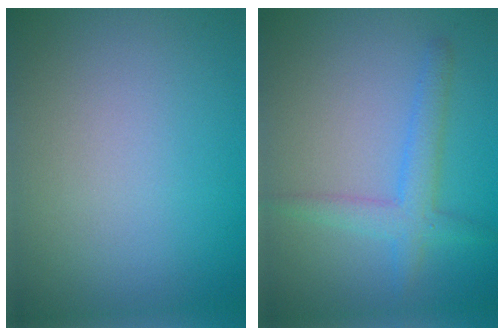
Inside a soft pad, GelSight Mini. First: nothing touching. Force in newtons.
{"total": 2.9, "press": 2.9, "slide": 0.1}